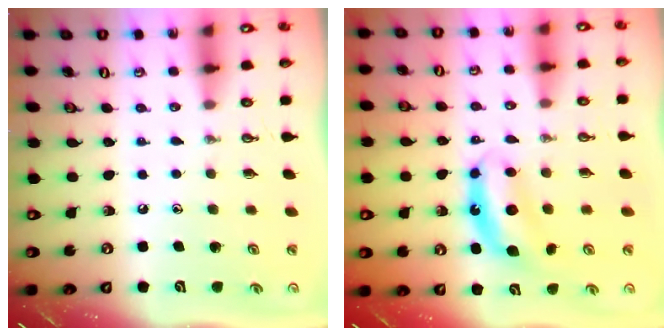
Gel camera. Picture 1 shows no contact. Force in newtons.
{"total": 7.5, "press": 7.5, "slide": 0.2}